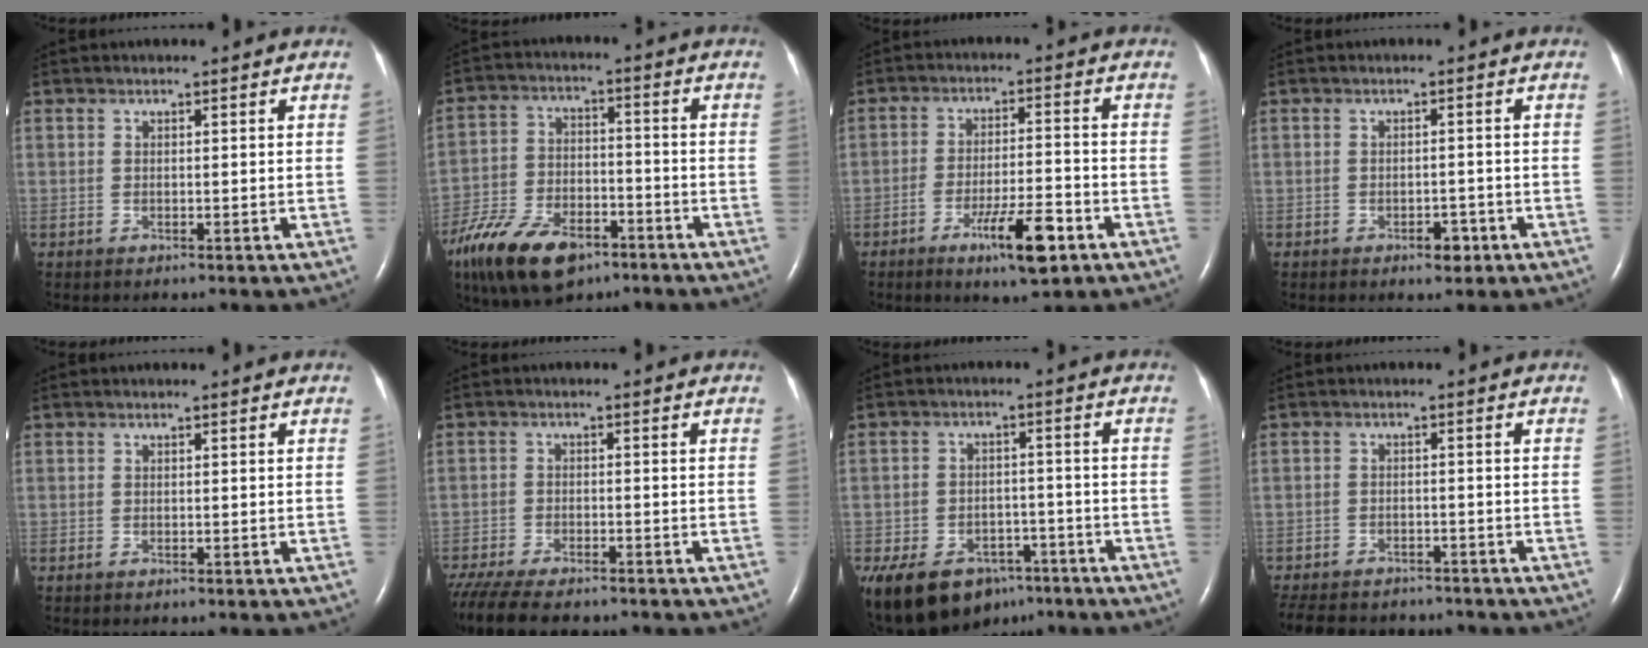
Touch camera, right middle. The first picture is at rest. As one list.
[{"total": 17.0, "force": [-11.0, 7.9, 10.2], "torque": [-0.234, -0.024, -0.198]}, {"total": 8.7, "force": [-4.8, 1.3, 7.1], "torque": [-0.121, -0.010, -0.074]}, {"total": 2.5, "force": [-1.4, 1.2, 1.6], "torque": [-0.020, 0.003, -0.016]}, {"total": 0.0}, {"total": 13.8, "force": [-11.5, 3.6, 6.7], "torque": [-0.145, -0.027, -0.177]}, {"total": 16.3, "force": [-10.5, 10.1, 7.3], "torque": [-0.186, -0.008, -0.150]}, {"total": 13.7, "force": [-11.9, 5.1, 4.5], "torque": [-0.112, -0.007, -0.158]}]